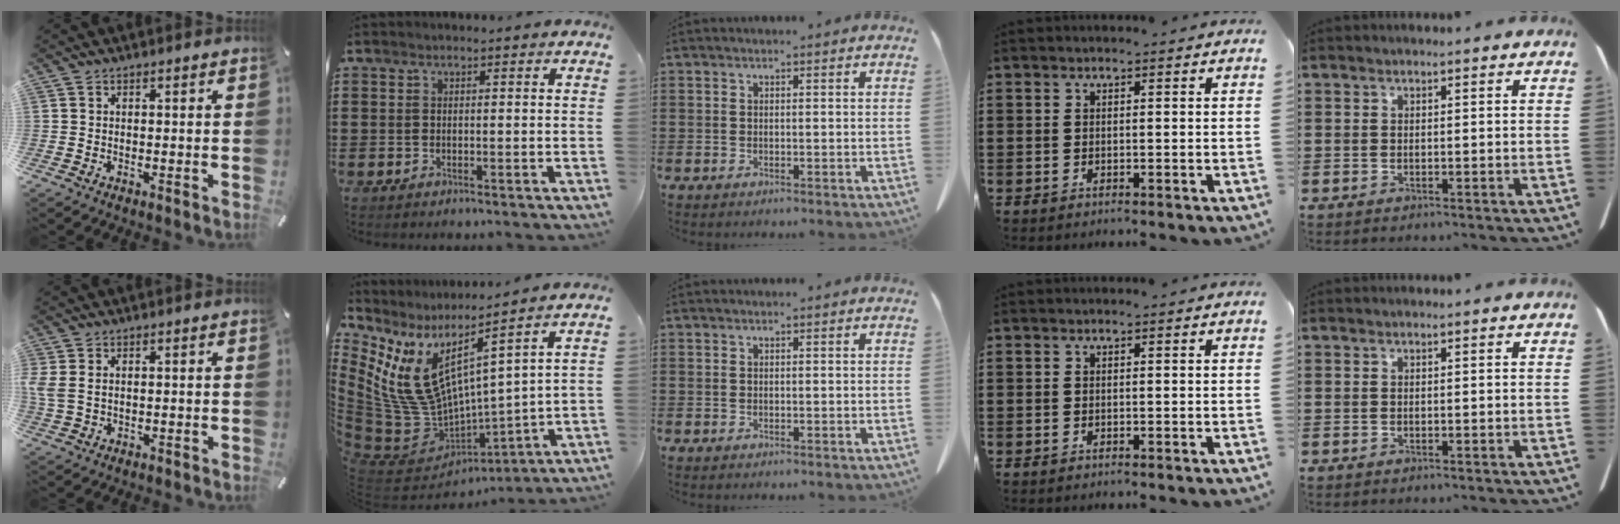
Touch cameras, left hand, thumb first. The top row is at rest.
{"thumb": {"total": 3.2, "force": [0.9, 2.0, 2.3], "torque": [-0.062, -0.003, 0.013]}, "index": {"total": 9.3, "force": [3.1, 5.2, 7.0], "torque": [-0.202, -0.064, 0.047]}}